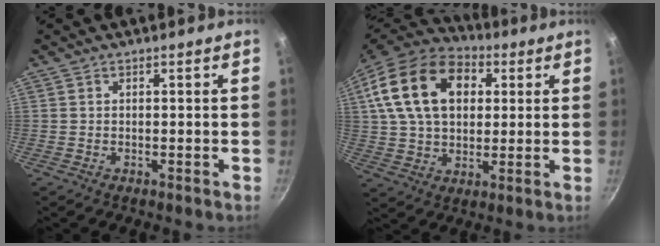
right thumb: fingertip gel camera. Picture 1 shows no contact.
{"total": 21.0, "force": [6.0, 14.2, 14.2], "torque": [-0.235, 0.012, 0.097]}